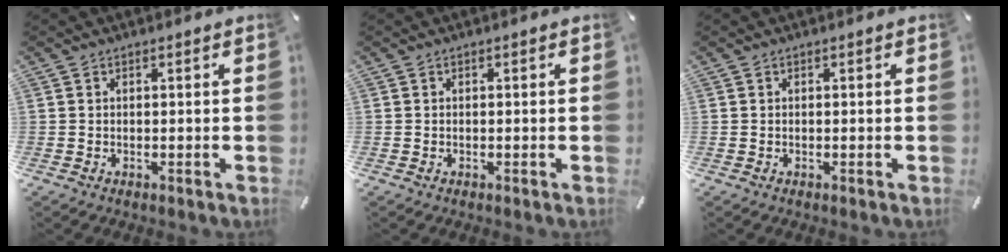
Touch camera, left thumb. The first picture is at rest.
{"total": 0.0}
{"total": 0.0}